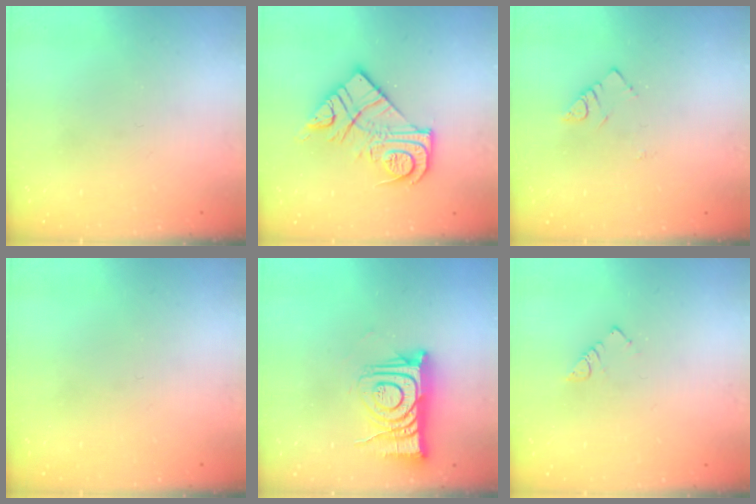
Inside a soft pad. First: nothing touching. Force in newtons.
{"total": 14.9, "press": 14.8, "slide": 1.1}
{"total": 3.3, "press": 3.3, "slide": 0.5}
{"total": 0.0}
{"total": 13.3, "press": 13.2, "slide": 1.1}
{"total": 3.4, "press": 3.4, "slide": 0.5}